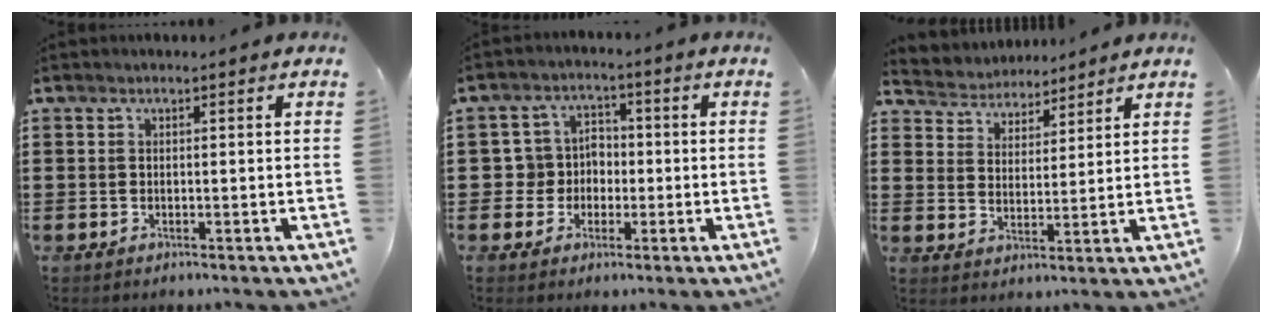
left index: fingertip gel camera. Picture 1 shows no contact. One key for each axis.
{"total": 4.8, "fx": -0.9, "fy": 4.5, "fz": 1.2, "tx": -0.049, "ty": 0.009, "tz": -0.023}
{"total": 3.9, "fx": 3.7, "fy": 1.1, "fz": -0.6, "tx": -0.010, "ty": -0.019, "tz": 0.064}